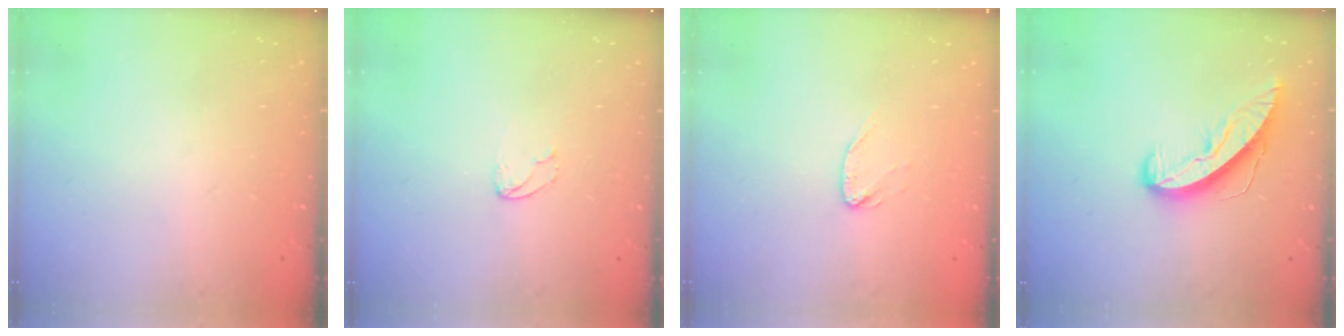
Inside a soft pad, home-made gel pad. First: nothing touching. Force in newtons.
{"total": 2.8, "press": 2.8, "slide": 0.2}
{"total": 4.8, "press": 4.7, "slide": 0.5}
{"total": 9.3, "press": 9.3, "slide": 0.9}